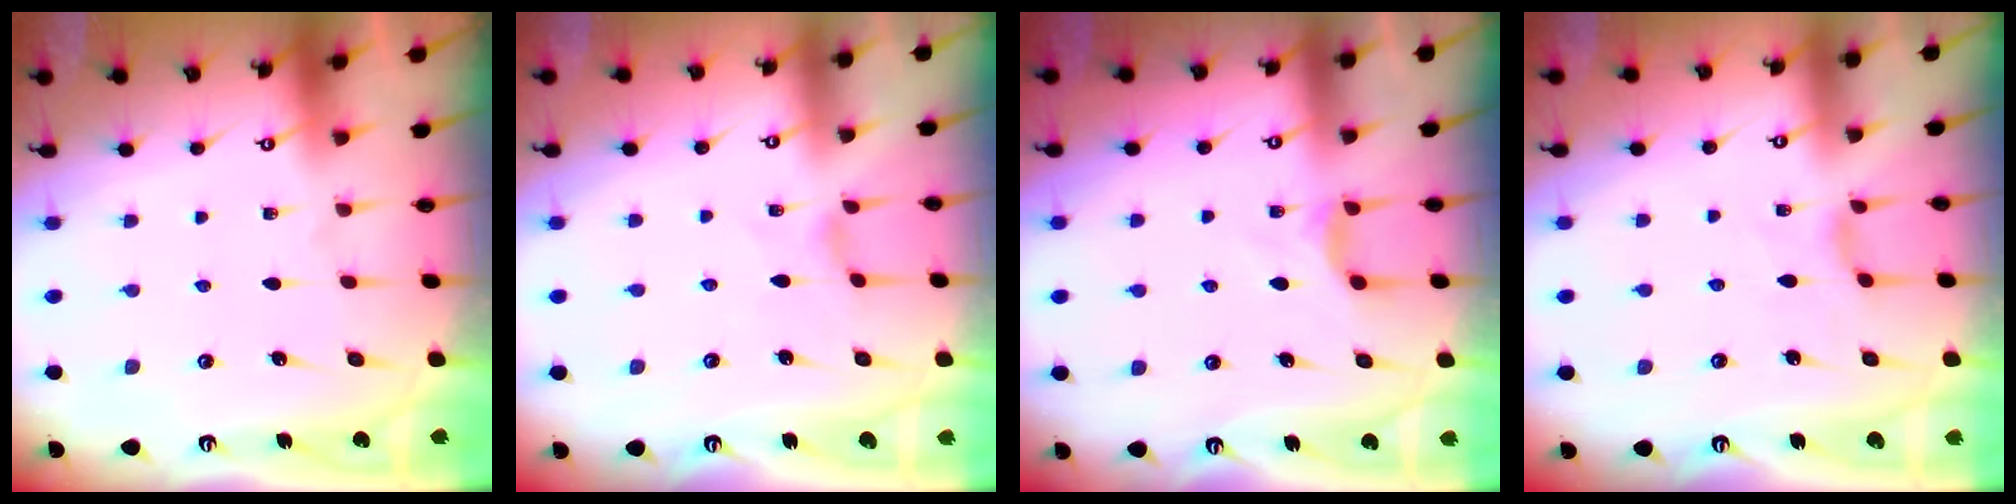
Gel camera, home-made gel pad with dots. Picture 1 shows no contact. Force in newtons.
{"total": 0.5, "press": 0.5, "slide": 0.2}
{"total": 2.9, "press": 2.9, "slide": 0.4}
{"total": 3.1, "press": 3.0, "slide": 0.5}